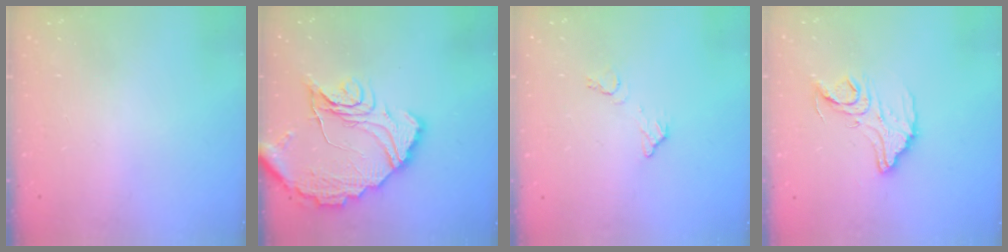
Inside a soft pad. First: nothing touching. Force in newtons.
{"total": 16.6, "press": 16.6, "slide": 1.0}
{"total": 7.0, "press": 7.0, "slide": 0.4}
{"total": 13.5, "press": 13.4, "slide": 1.0}